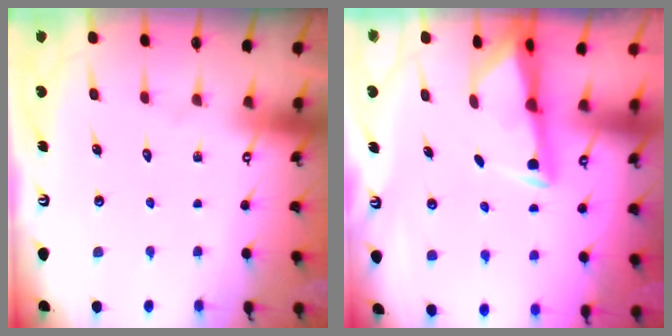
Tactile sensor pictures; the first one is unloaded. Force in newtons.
{"total": 3.1, "press": 3.1, "slide": 0.6}